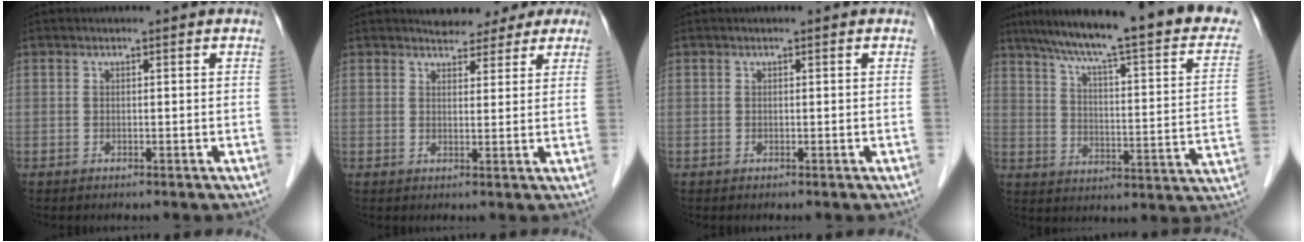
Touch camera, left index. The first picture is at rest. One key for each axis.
{"total": 6.6, "fx": 5.5, "fy": 3.1, "fz": 2.0, "tx": -0.017, "ty": 0.012, "tz": 0.061}
{"total": 0.0}
{"total": 26.1, "fx": 20.8, "fy": 2.9, "fz": 15.5, "tx": -0.230, "ty": -0.010, "tz": 0.268}